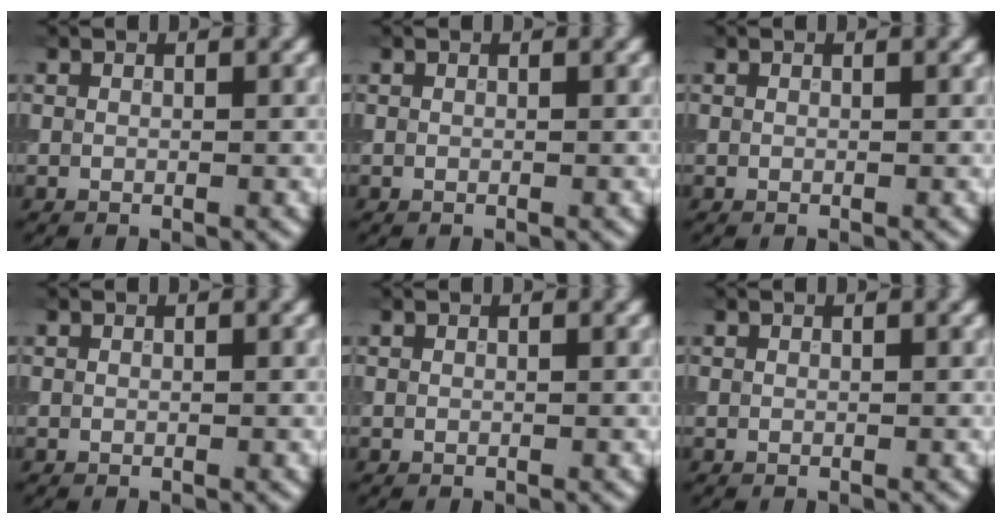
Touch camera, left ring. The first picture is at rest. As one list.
[{"total": 0.0}, {"total": 0.0}, {"total": 0.0}, {"total": 0.0}, {"total": 0.0}]